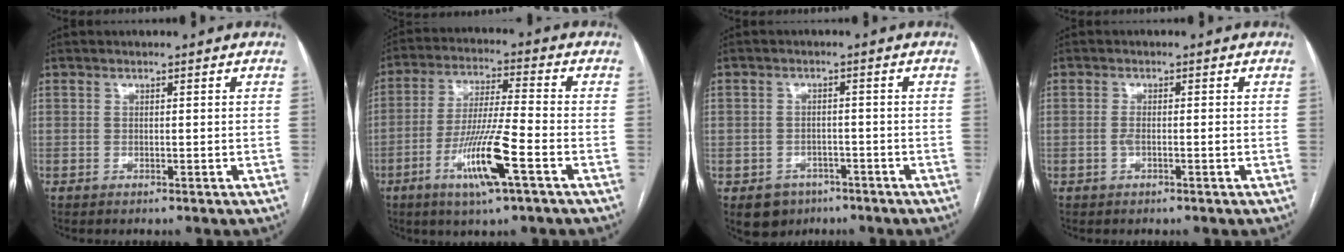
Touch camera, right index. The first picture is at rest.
{"total": 11.7, "force": [-5.0, 0.2, 10.6], "torque": [-0.205, -0.015, -0.093]}
{"total": 4.8, "force": [-2.6, 3.9, 0.7], "torque": [-0.008, 0.008, -0.033]}
{"total": 1.7, "force": [-0.4, 0.3, 1.6], "torque": [-0.030, 0.000, -0.007]}